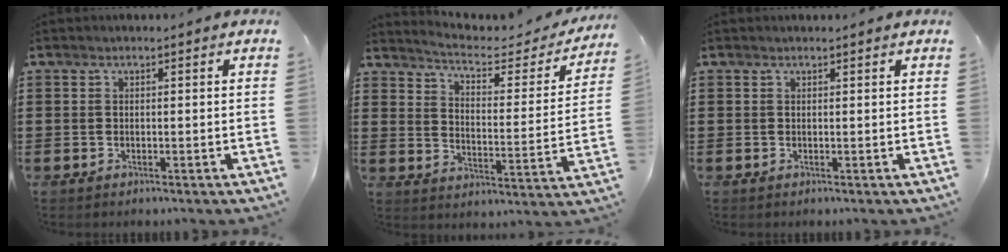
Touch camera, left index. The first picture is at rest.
{"total": 4.3, "force": [3.8, 0.6, 1.9], "torque": [-0.059, -0.025, 0.055]}
{"total": 0.0}